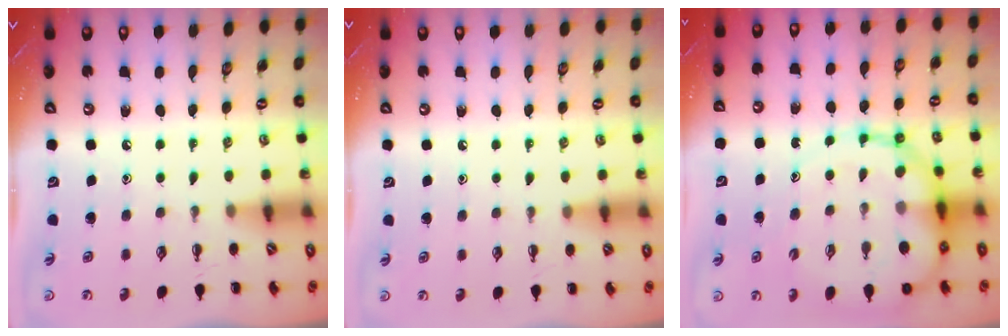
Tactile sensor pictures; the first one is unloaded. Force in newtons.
{"total": 4.8, "press": 4.6, "slide": 1.6}
{"total": 18.0, "press": 17.5, "slide": 4.3}